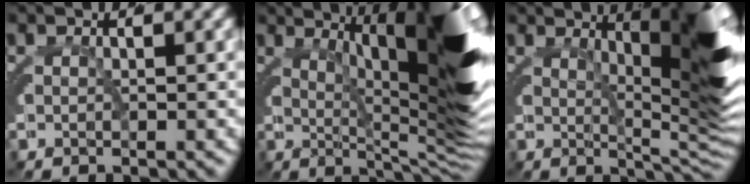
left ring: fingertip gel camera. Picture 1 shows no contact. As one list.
[{"total": 20.3, "force": [3.3, 6.2, 19.0], "torque": [-0.207, 0.020, 0.038]}, {"total": 14.7, "force": [2.0, 3.9, 14.0], "torque": [-0.139, 0.018, 0.028]}]